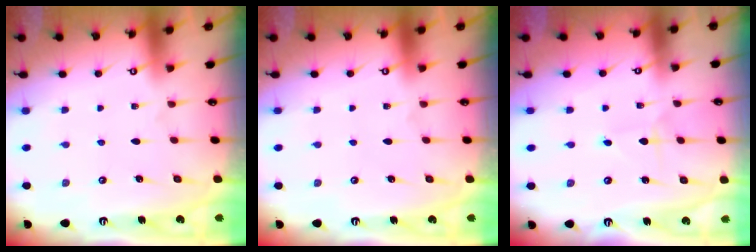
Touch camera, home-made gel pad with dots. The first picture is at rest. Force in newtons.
{"total": 0.0}
{"total": 1.6, "press": 1.6, "slide": 0.2}